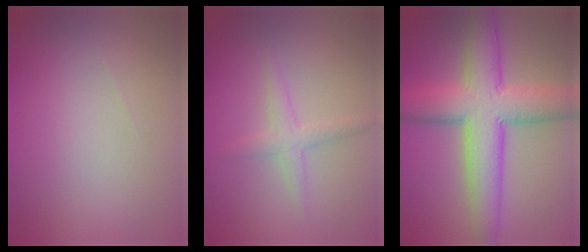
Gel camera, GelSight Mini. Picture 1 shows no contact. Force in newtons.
{"total": 2.0, "press": 2.0, "slide": 0.1}
{"total": 9.5, "press": 9.5, "slide": 0.2}